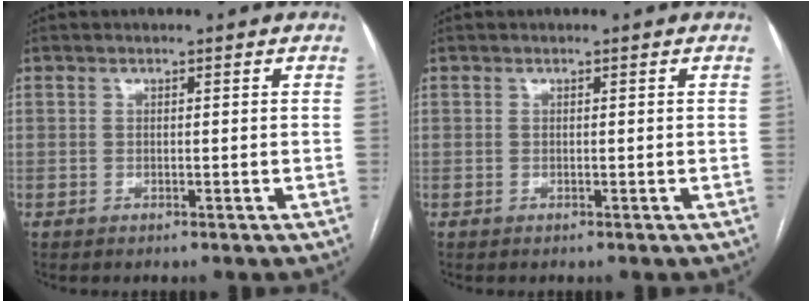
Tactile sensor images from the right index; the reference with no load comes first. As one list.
[{"total": 0.0}]